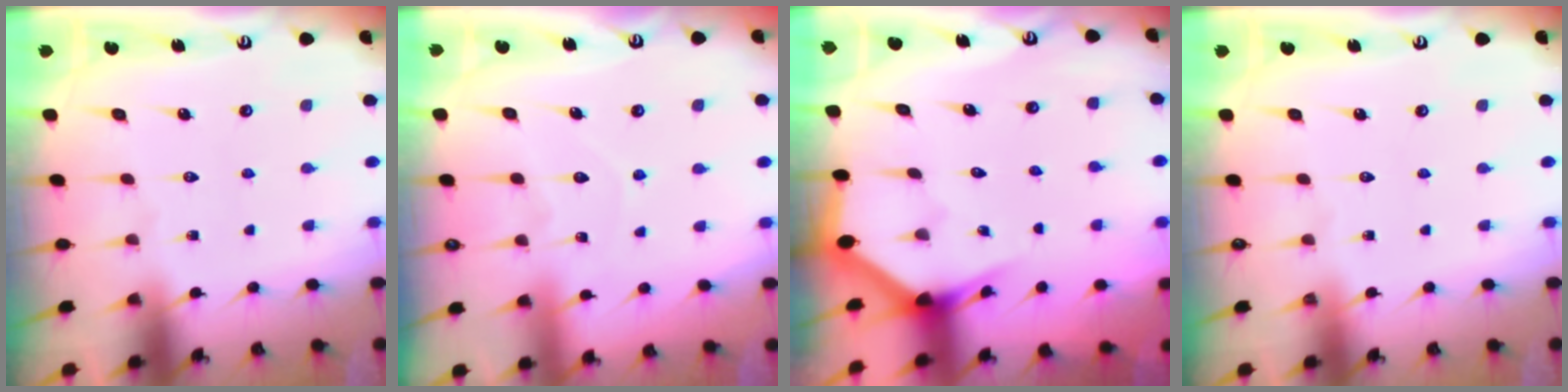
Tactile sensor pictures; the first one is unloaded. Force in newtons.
{"total": 5.5, "press": 5.5, "slide": 0.4}
{"total": 3.0, "press": 3.0, "slide": 0.1}
{"total": 0.0}